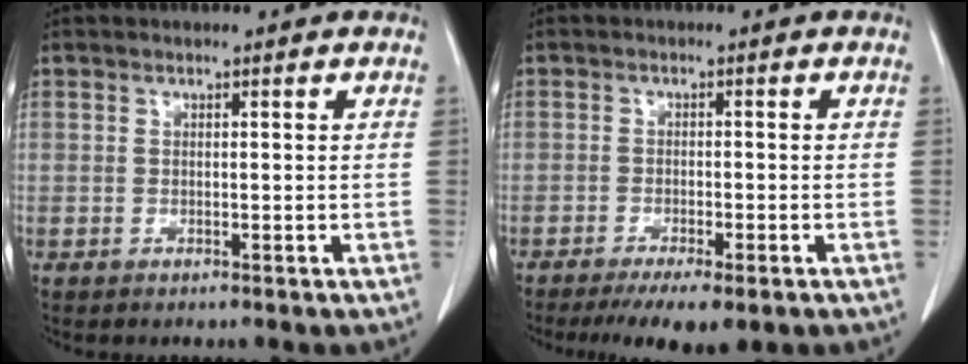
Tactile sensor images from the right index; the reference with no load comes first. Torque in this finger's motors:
{"motor_torque": [0.16, -0.19, 0.41, 0.08]}